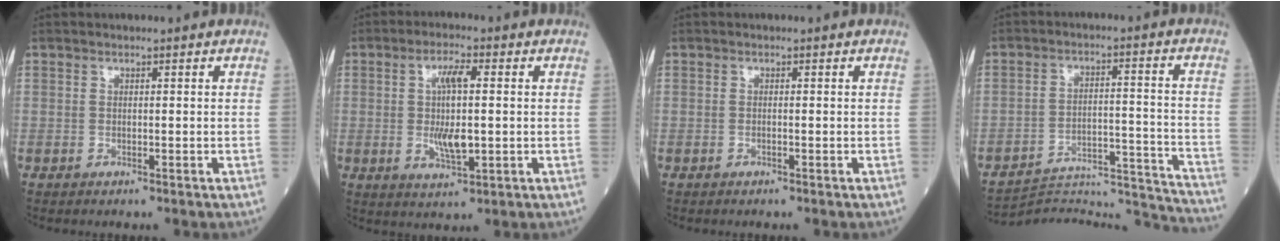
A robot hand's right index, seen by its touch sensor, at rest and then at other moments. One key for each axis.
{"total": 7.0, "fx": 0.2, "fy": 1.5, "fz": 6.9, "tx": -0.131, "ty": 0.001, "tz": 0.006}
{"total": 0.0}
{"total": 19.6, "fx": -19.5, "fy": -1.2, "fz": 1.1, "tx": -0.011, "ty": 0.016, "tz": -0.274}